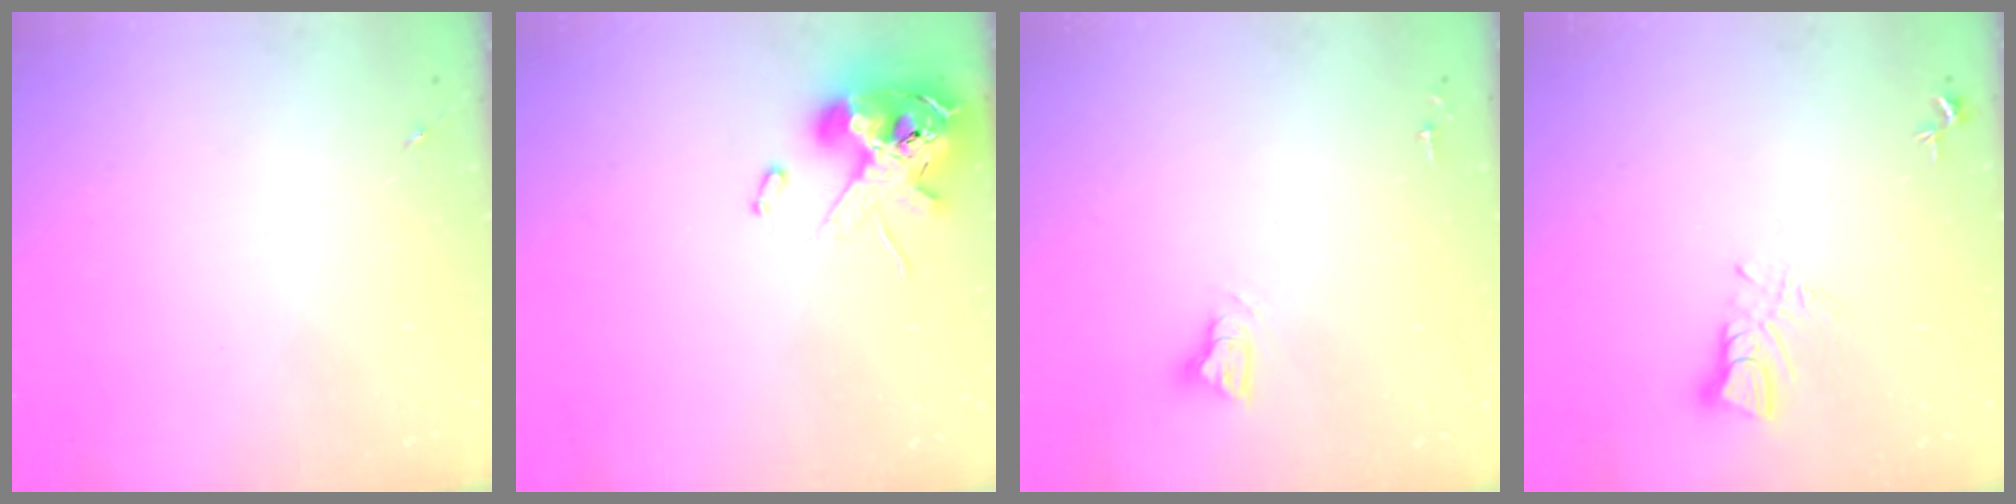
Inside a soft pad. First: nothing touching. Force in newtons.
{"total": 12.2, "press": 12.1, "slide": 2.0}
{"total": 4.8, "press": 4.8, "slide": 0.4}
{"total": 4.3, "press": 4.3, "slide": 0.3}